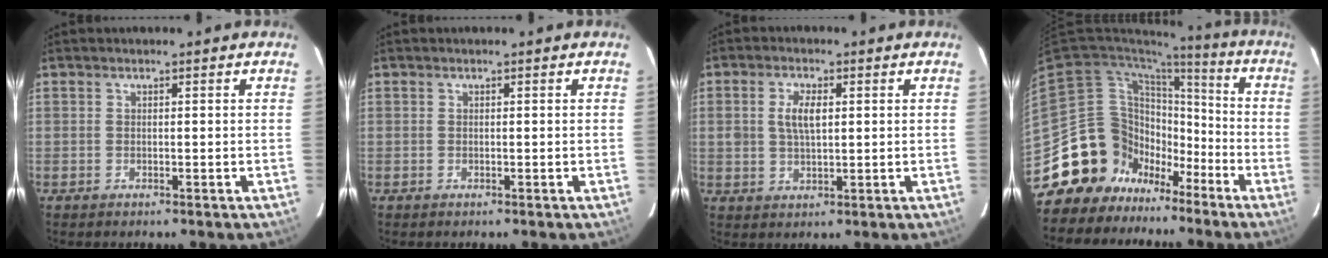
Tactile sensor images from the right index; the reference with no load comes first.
{"total": 0.0}
{"total": 4.8, "force": [1.0, 2.3, 4.1], "torque": [-0.076, 0.005, 0.021]}
{"total": 17.7, "force": [-11.1, 13.2, 3.7], "torque": [-0.098, 0.054, -0.178]}